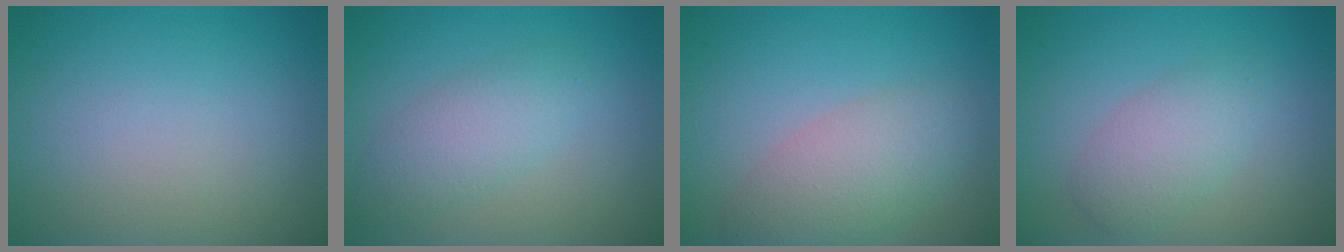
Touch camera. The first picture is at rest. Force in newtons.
{"total": 3.2, "press": 3.2, "slide": 0.0}
{"total": 4.4, "press": 4.4, "slide": 0.2}
{"total": 3.2, "press": 3.2, "slide": 0.1}